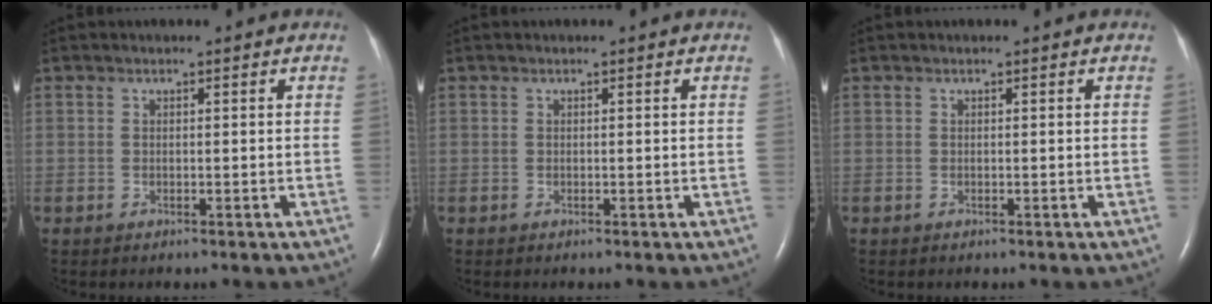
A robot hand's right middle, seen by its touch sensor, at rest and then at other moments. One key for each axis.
{"total": 0.0}
{"total": 0.0}